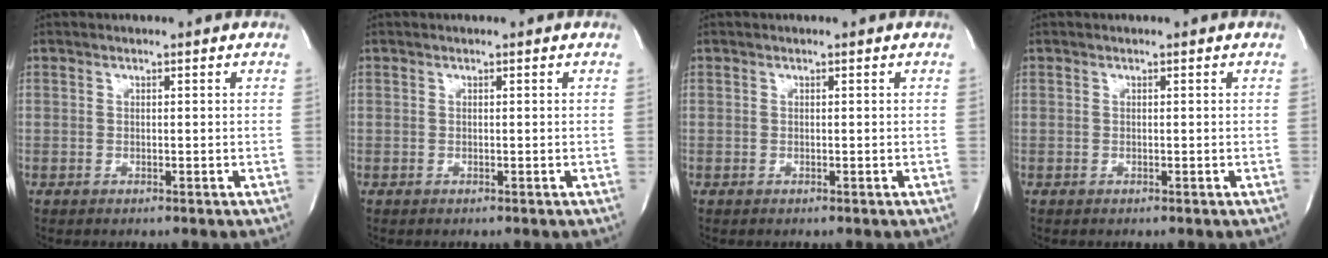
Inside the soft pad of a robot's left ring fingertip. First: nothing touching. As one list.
[{"total": 0.0}, {"total": 0.0}, {"total": 0.0}]